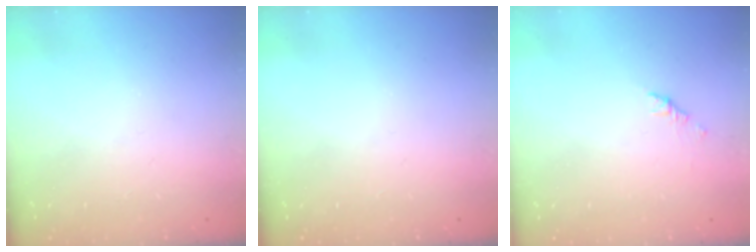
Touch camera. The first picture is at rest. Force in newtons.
{"total": 0.0}
{"total": 1.1, "press": 1.0, "slide": 0.5}